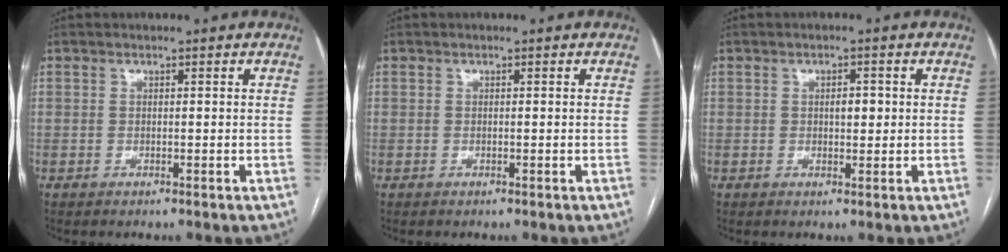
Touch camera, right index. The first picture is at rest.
{"total": 0.0}
{"total": 2.0, "force": [0.2, 1.0, 1.8], "torque": [-0.026, 0.002, 0.004]}